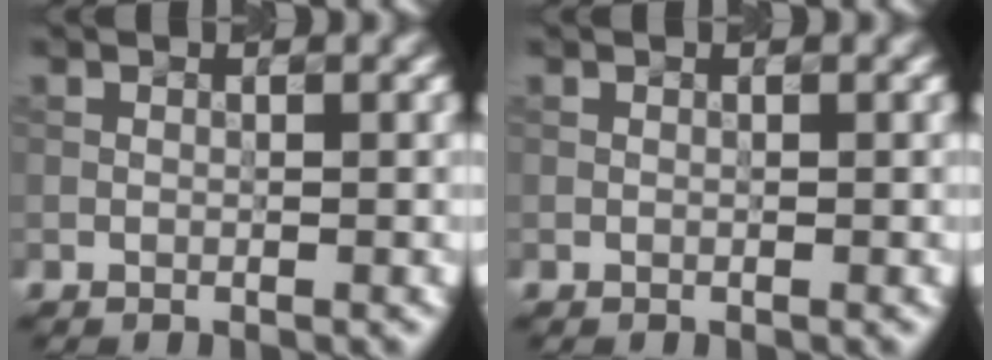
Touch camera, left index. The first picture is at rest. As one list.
[{"total": 0.0}]